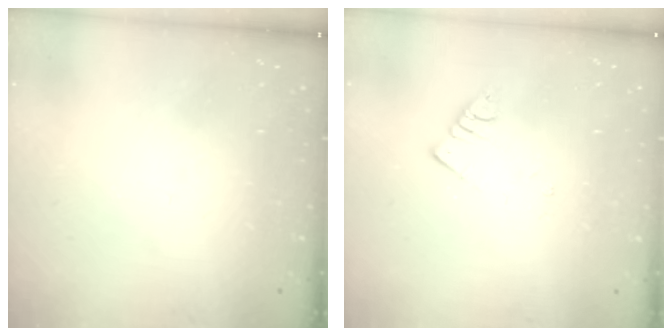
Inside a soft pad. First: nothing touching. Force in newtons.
{"total": 2.5, "press": 2.5, "slide": 0.3}